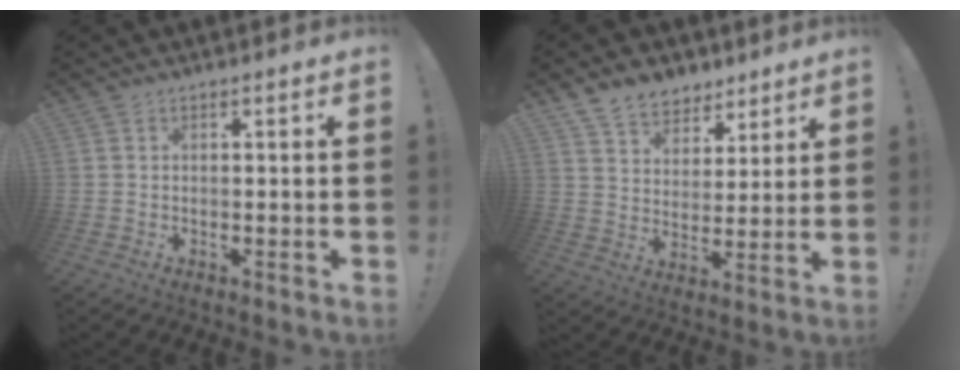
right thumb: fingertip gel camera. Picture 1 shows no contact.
{"total": 9.9, "force": [7.4, 6.1, 2.5], "torque": [-0.041, -0.054, 0.146]}